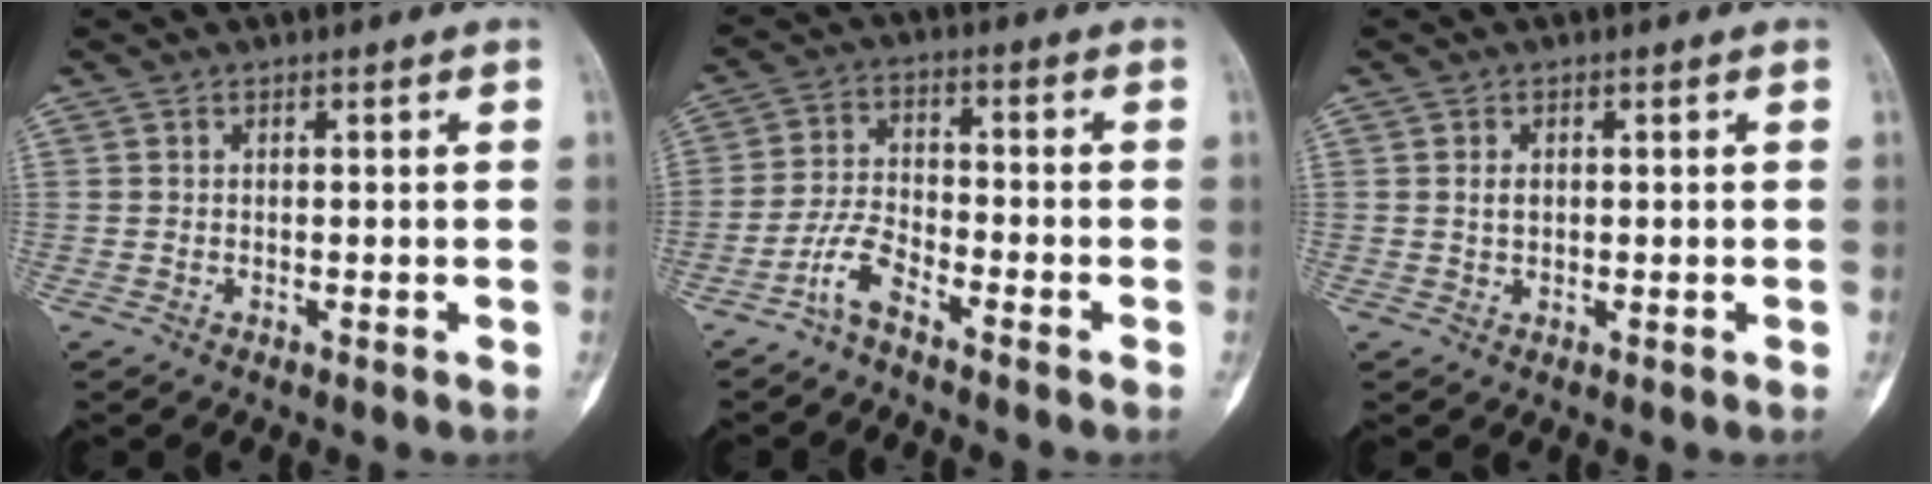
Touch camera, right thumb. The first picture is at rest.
{"total": 5.2, "force": [-4.0, 1.2, 3.0], "torque": [-0.065, 0.025, -0.089]}
{"total": 1.6, "force": [0.3, 1.1, 1.1], "torque": [-0.015, -0.002, 0.007]}